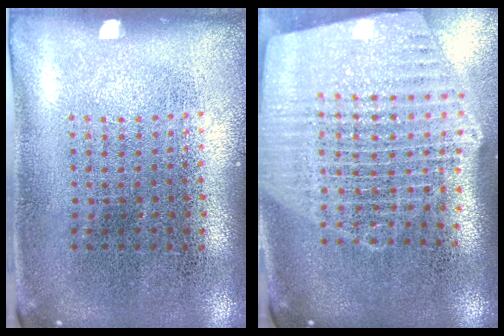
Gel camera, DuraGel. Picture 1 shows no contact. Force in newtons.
{"total": 2.7, "press": 2.3, "slide": 1.5}